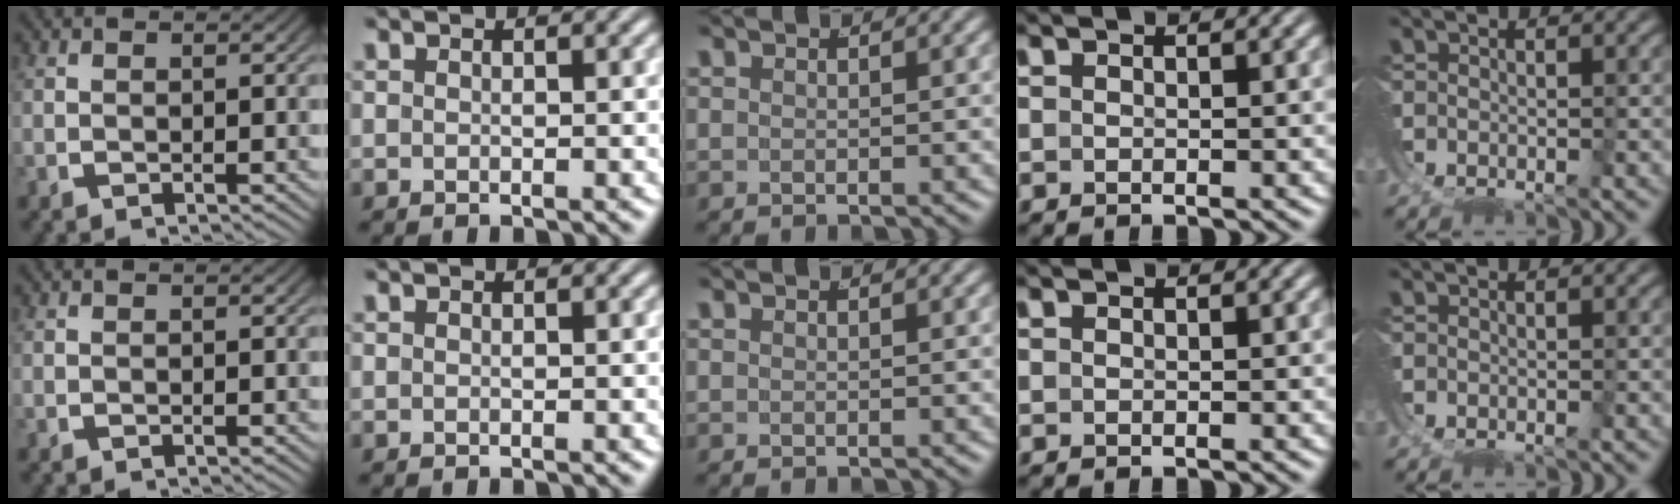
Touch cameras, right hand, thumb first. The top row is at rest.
{"little": {"total": 0.5, "force": [0.0, -0.5, 0.0], "torque": [0.001, 0.001, 0.002]}}